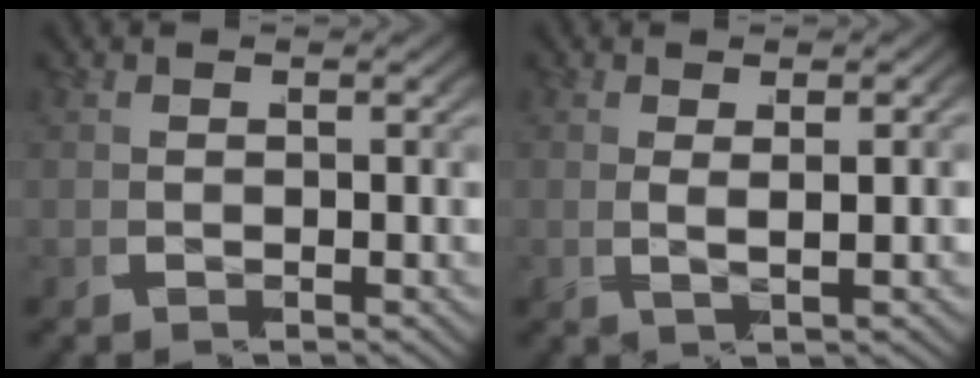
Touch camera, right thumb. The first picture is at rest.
{"total": 1.9, "force": [0.9, 0.1, 1.6], "torque": [-0.030, 0.006, 0.011]}